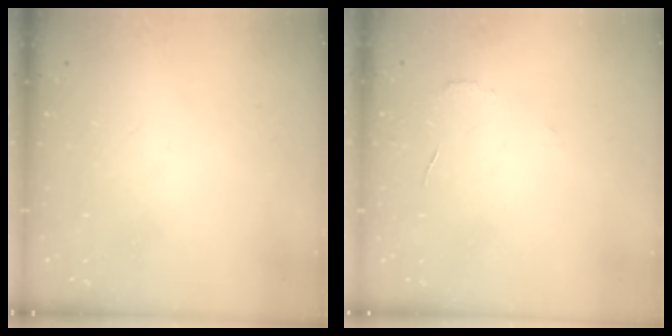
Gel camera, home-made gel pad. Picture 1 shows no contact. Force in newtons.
{"total": 2.9, "press": 2.9, "slide": 0.2}